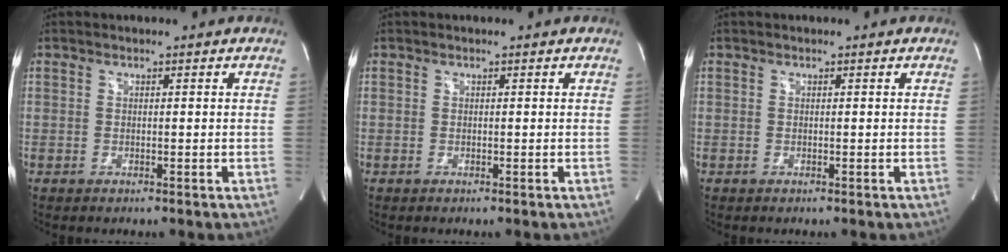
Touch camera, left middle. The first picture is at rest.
{"total": 0.0}
{"total": 0.0}